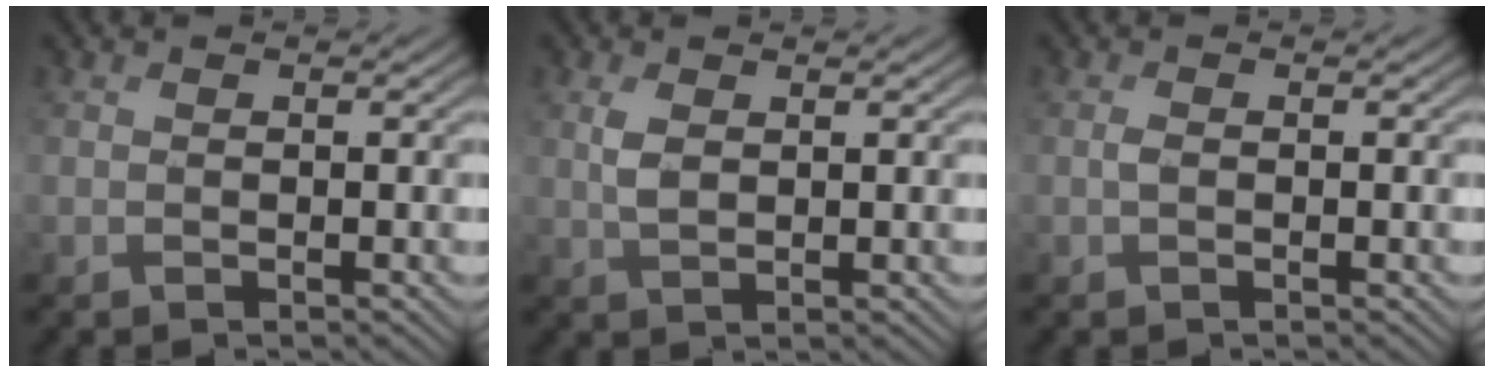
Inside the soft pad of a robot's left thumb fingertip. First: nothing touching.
{"total": 2.1, "force": [1.3, 0.6, 1.5], "torque": [-0.037, 0.005, 0.028]}
{"total": 0.7, "force": [0.3, 0.0, 0.6], "torque": [-0.016, 0.007, 0.005]}